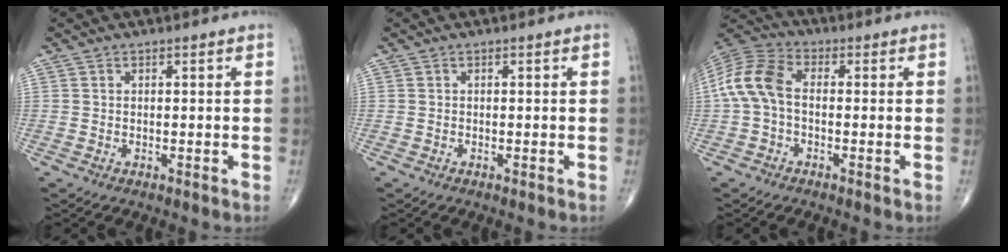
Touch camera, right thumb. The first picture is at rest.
{"total": 0.0}
{"total": 9.9, "force": [-0.2, 6.2, 7.7], "torque": [-0.165, 0.029, -0.015]}